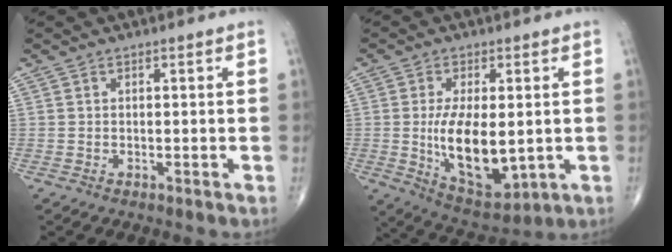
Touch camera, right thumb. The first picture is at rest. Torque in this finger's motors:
{"motor_torque": [2.35, 2.66, 1.21, -0.07, 0.13]}